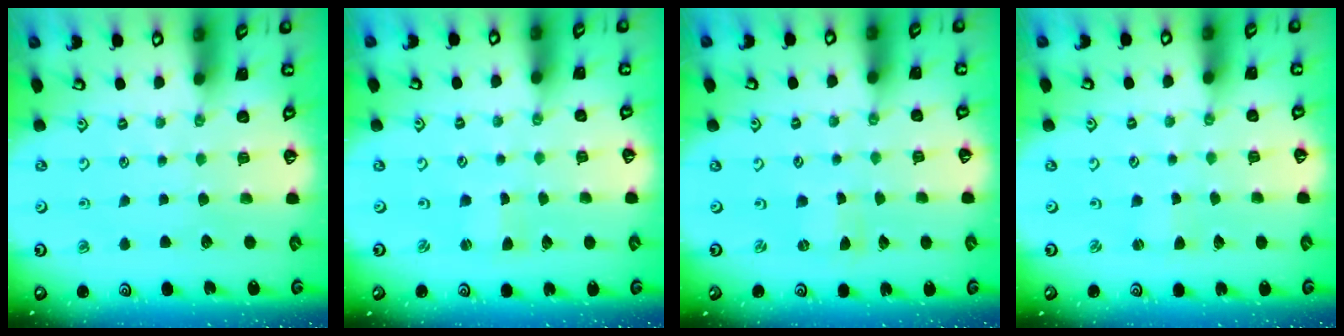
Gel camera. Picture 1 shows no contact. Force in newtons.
{"total": 0.0}
{"total": 0.0}
{"total": 0.0}